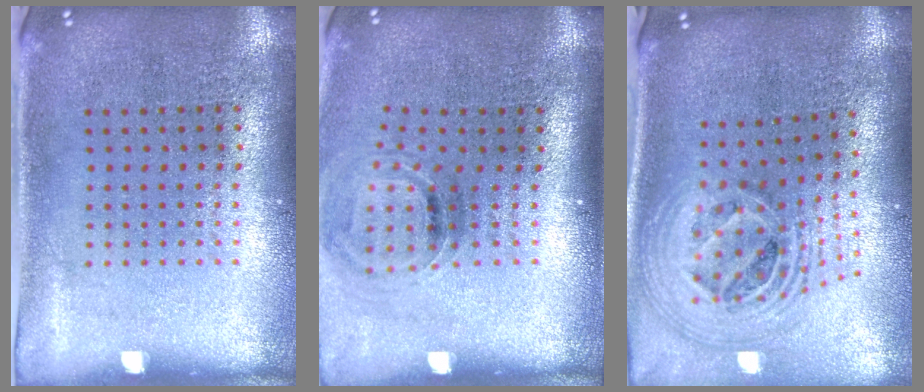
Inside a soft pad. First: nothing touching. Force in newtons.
{"total": 1.0, "press": 0.8, "slide": 0.5}
{"total": 2.7, "press": 1.9, "slide": 1.9}